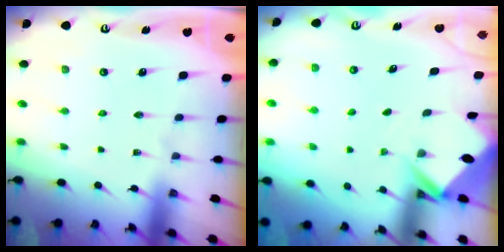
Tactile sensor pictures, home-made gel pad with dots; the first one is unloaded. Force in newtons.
{"total": 2.4, "press": 2.4, "slide": 0.1}